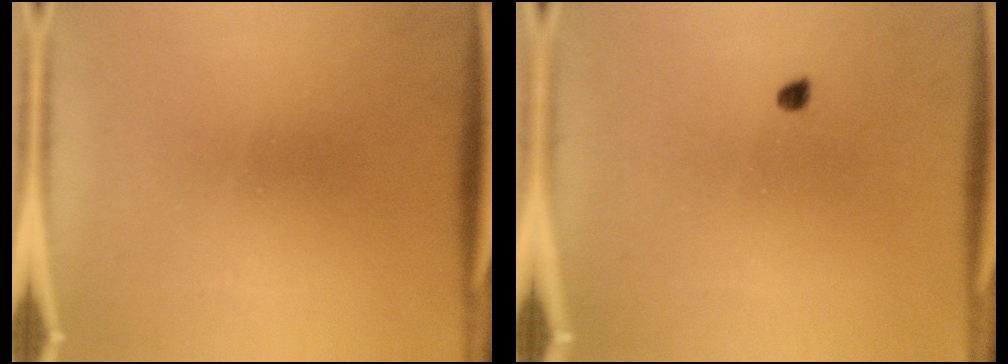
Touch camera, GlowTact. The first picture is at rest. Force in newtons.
{"total": 1.0}